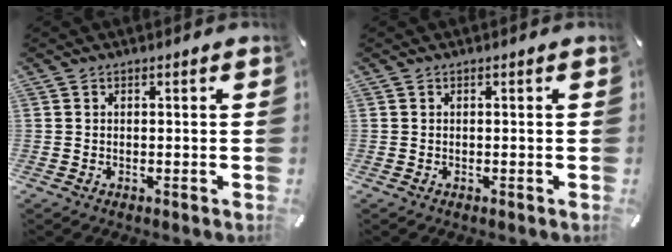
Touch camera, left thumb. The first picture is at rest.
{"total": 0.0}